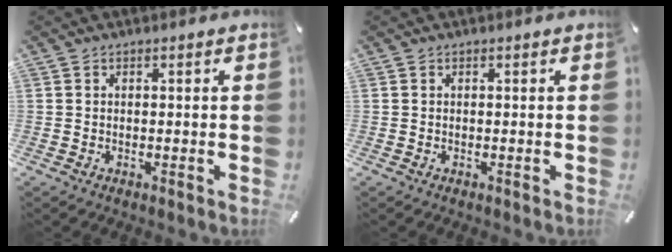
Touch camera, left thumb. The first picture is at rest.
{"total": 0.0}